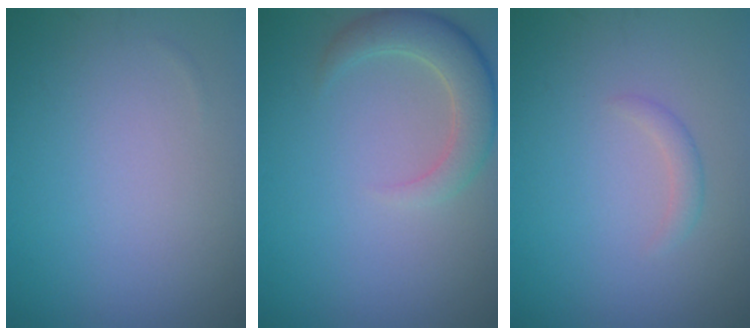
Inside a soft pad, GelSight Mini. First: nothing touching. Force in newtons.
{"total": 3.9, "press": 3.9, "slide": 0.5}
{"total": 1.1, "press": 1.1, "slide": 0.1}